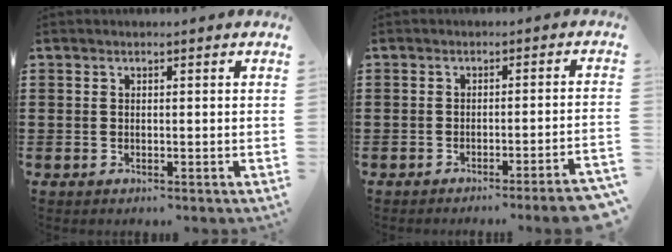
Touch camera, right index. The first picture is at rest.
{"total": 3.0, "force": [-2.4, -0.6, 1.8], "torque": [-0.029, -0.010, -0.047]}